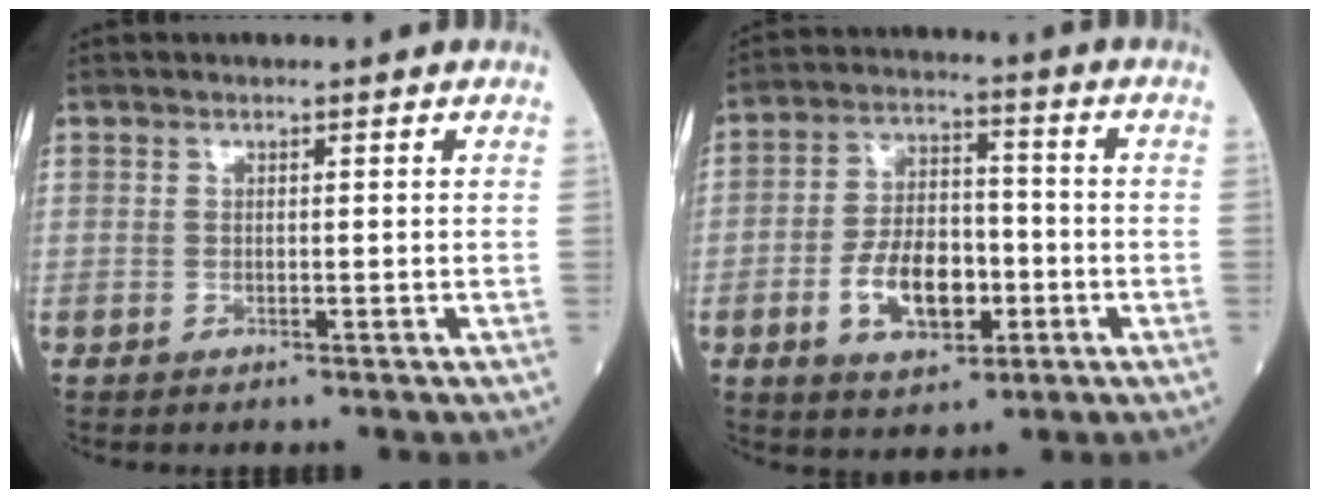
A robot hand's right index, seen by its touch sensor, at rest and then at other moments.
{"total": 10.1, "force": [-3.1, 5.4, 8.0], "torque": [-0.151, 0.010, -0.049]}